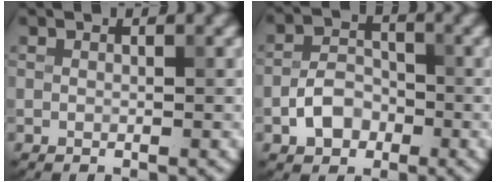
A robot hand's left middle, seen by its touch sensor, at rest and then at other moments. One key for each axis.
{"total": 3.5, "fx": -1.5, "fy": 2.4, "fz": 2.0, "tx": -0.030, "ty": 0.007, "tz": -0.032}